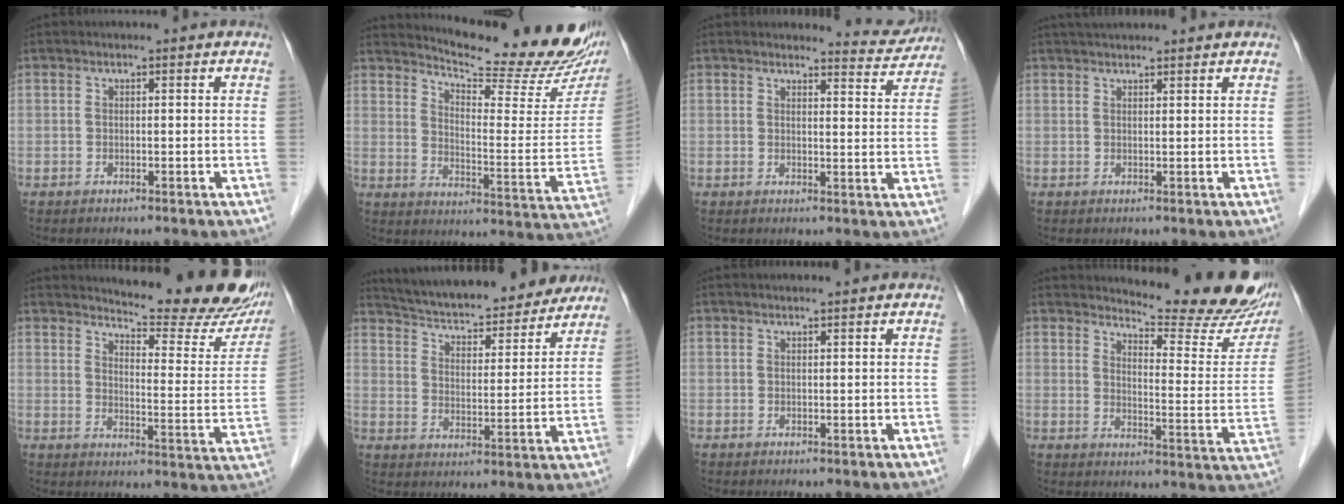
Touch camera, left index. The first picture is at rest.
{"total": 20.7, "force": [19.0, 2.8, 7.7], "torque": [-0.114, -0.081, 0.239]}
{"total": 4.4, "force": [4.4, 0.3, -0.6], "torque": [0.005, -0.027, 0.042]}
{"total": 6.1, "force": [5.6, 0.4, 2.4], "torque": [-0.034, 0.037, 0.079]}
{"total": 19.4, "force": [17.8, 3.0, 7.1], "torque": [-0.087, -0.081, 0.207]}
{"total": 21.8, "force": [19.9, 4.9, 7.5], "torque": [-0.123, 0.006, 0.278]}
{"total": 1.6, "force": [1.4, -0.2, 0.7], "torque": [-0.008, 0.014, 0.026]}
{"total": 18.2, "force": [16.9, 2.5, 6.3], "torque": [-0.077, -0.091, 0.195]}